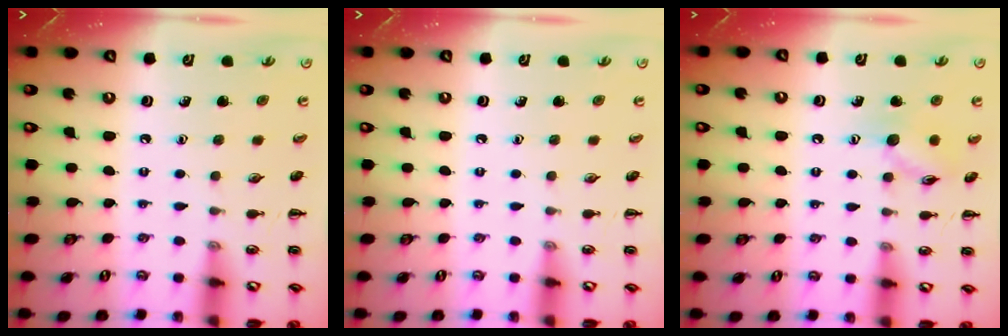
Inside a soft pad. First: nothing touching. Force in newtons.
{"total": 0.0}
{"total": 8.6, "press": 8.6, "slide": 0.7}